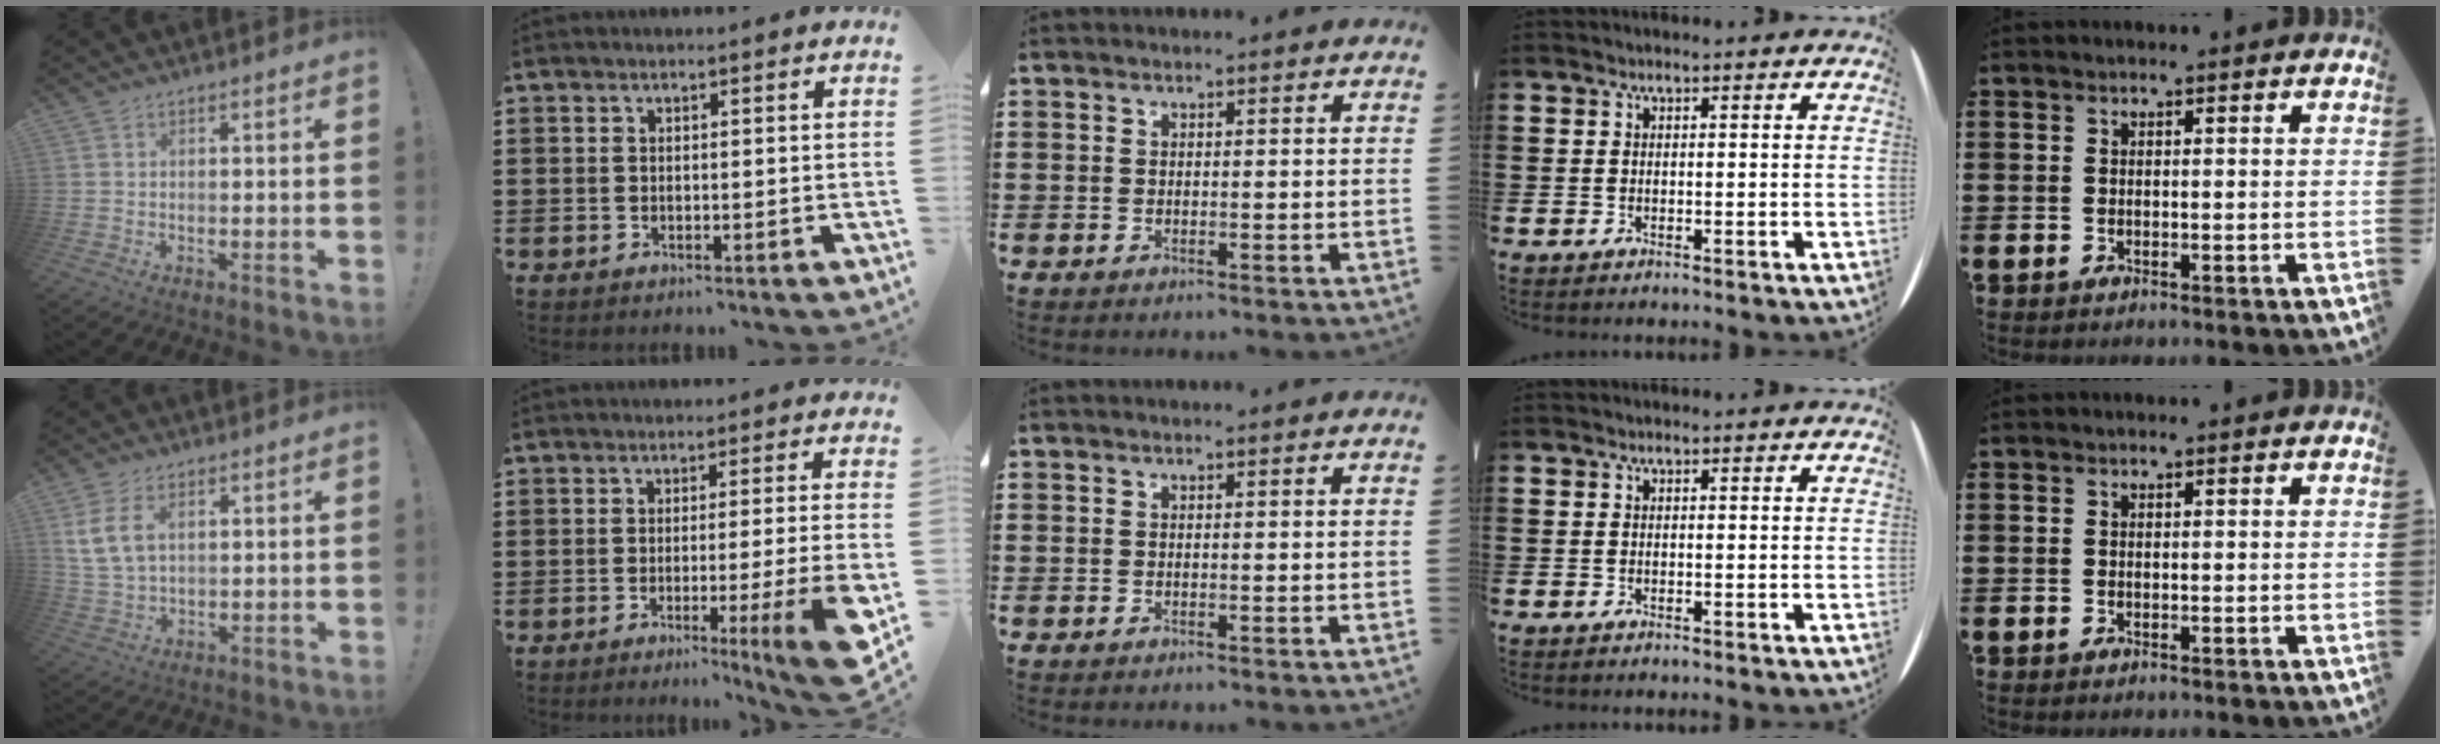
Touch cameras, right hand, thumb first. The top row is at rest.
{"thumb": {"total": 8.0, "force": [3.4, 4.4, 5.8], "torque": [-0.114, -0.008, 0.065]}, "index": {"total": 7.8, "force": [-2.6, -0.4, 7.3], "torque": [-0.105, -0.027, -0.045]}}